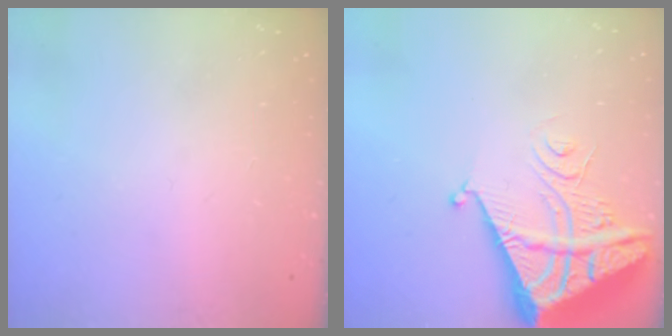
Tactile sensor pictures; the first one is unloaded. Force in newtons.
{"total": 8.5, "press": 8.4, "slide": 0.9}